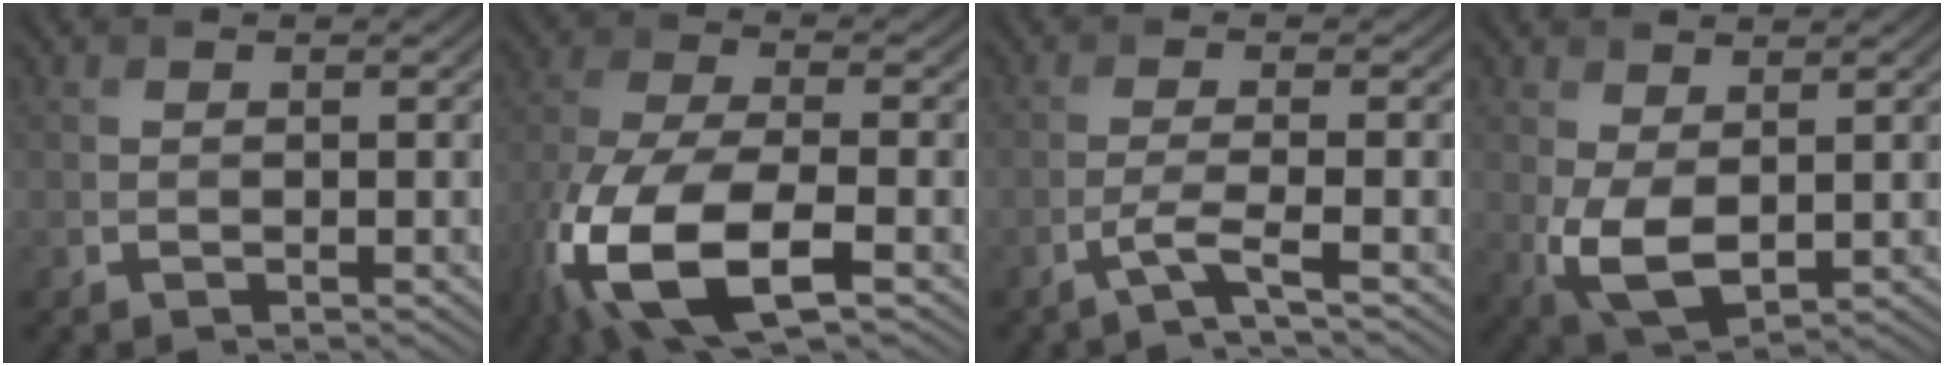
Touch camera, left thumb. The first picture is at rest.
{"total": 14.8, "force": [-6.6, 6.3, 11.7], "torque": [-0.287, -0.038, -0.131]}
{"total": 2.9, "force": [-1.6, 0.1, 2.4], "torque": [-0.041, 0.008, -0.050]}
{"total": 5.9, "force": [0.2, 3.4, 4.9], "torque": [-0.121, -0.007, 0.010]}